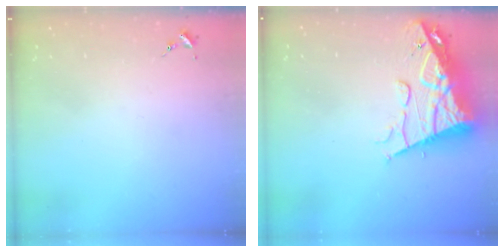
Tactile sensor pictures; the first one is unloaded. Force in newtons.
{"total": 15.2, "press": 15.1, "slide": 1.8}